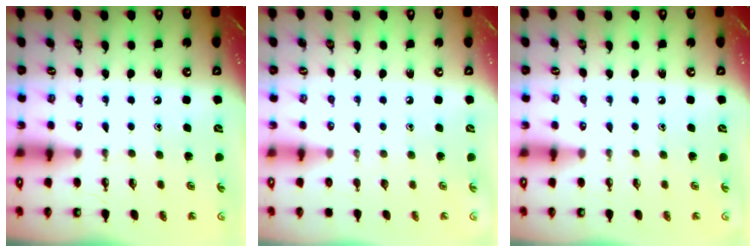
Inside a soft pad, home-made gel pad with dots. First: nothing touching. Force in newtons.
{"total": 0.0}
{"total": 0.0}